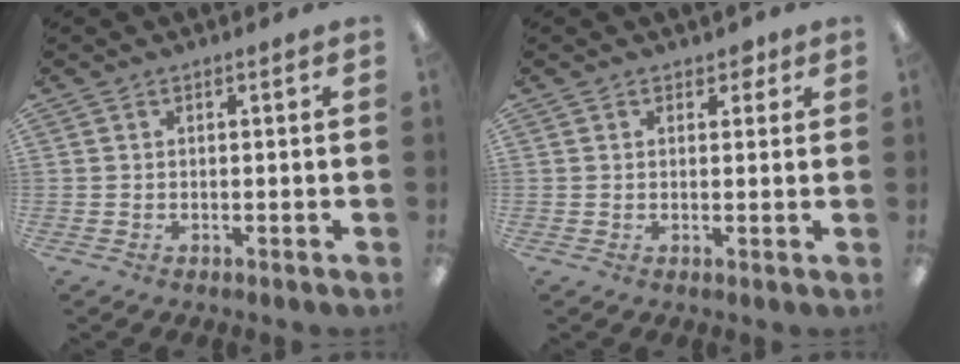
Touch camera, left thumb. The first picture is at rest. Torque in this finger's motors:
{"motor_torque": [0.21, 0.22, -0.39, 0.37, 0.03]}